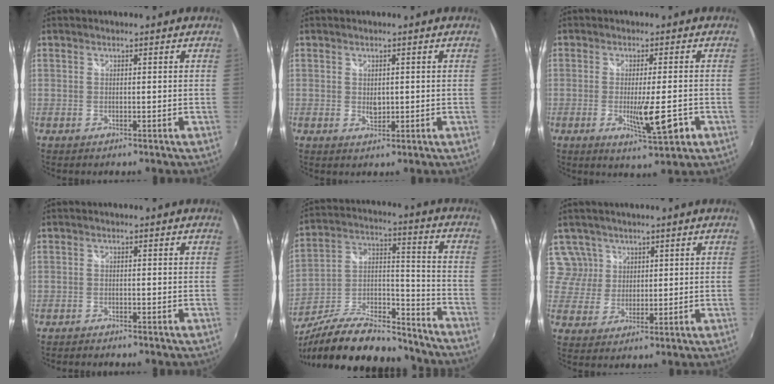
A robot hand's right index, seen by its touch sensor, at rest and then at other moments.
{"total": 1.9, "force": [0.1, 1.4, 1.3], "torque": [-0.018, -0.001, 0.003]}
{"total": 7.9, "force": [-2.7, 0.8, 7.4], "torque": [-0.117, -0.023, -0.038]}
{"total": 2.1, "force": [-2.1, 0.3, 0.5], "torque": [-0.022, -0.010, -0.038]}
{"total": 23.4, "force": [-17.8, 7.7, 13.1], "torque": [-0.249, -0.003, -0.281]}
{"total": 4.9, "force": [2.6, 4.2, 0.1], "torque": [0.007, 0.009, 0.047]}